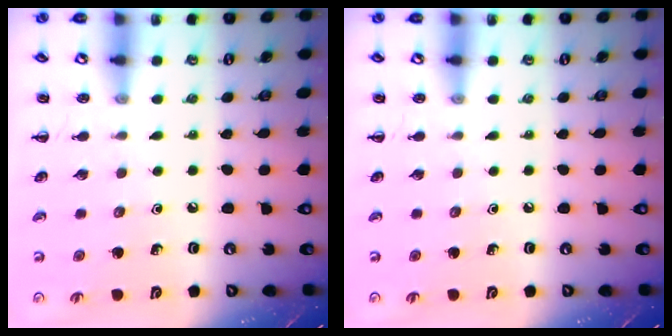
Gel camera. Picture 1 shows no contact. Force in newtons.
{"total": 0.0}